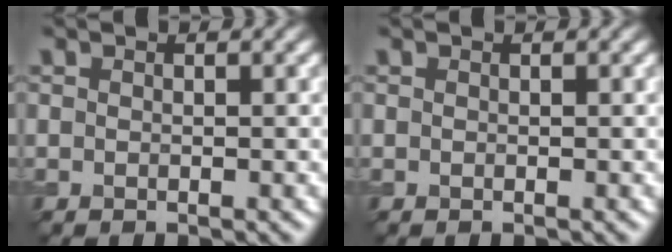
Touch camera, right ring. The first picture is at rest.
{"total": 0.0}